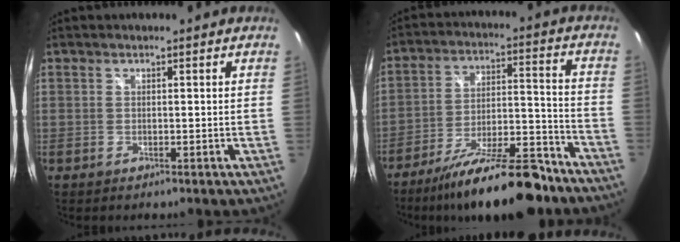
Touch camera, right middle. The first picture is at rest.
{"total": 19.3, "force": [-15.6, 4.3, 10.6], "torque": [-0.182, -0.012, -0.234]}